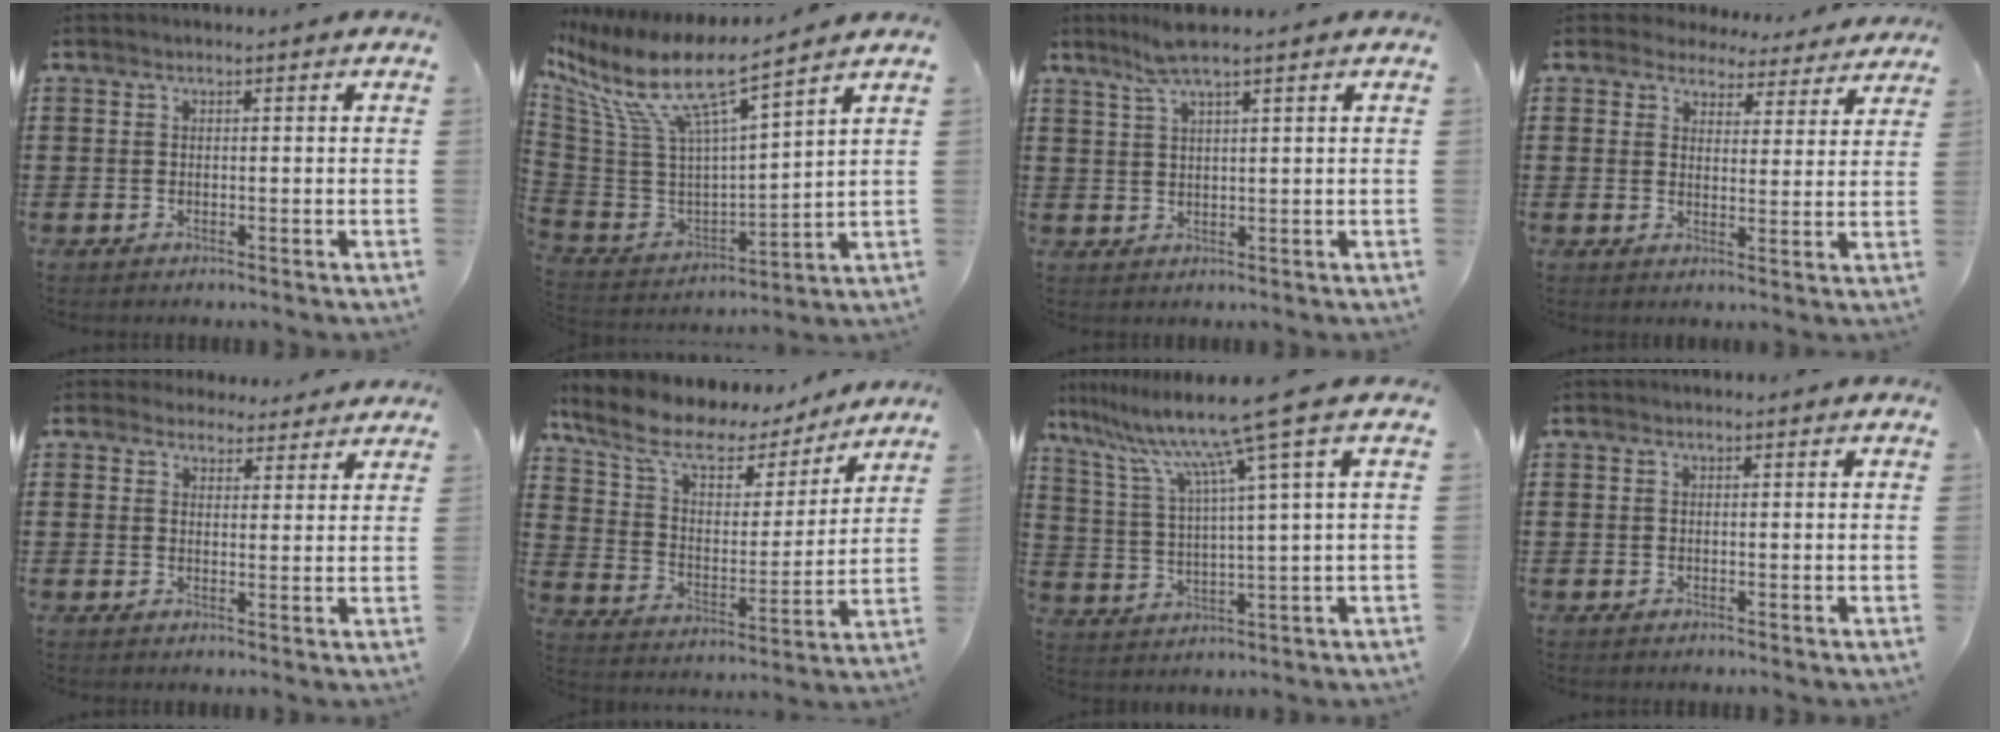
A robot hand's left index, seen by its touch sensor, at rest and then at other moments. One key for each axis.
{"total": 11.4, "fx": 6.9, "fy": 2.4, "fz": 8.8, "tx": -0.194, "ty": -0.046, "tz": 0.113}
{"total": 4.6, "fx": 3.2, "fy": 0.0, "fz": 3.3, "tx": -0.072, "ty": 0.001, "tz": 0.059}
{"total": 4.0, "fx": 3.8, "fy": 1.3, "fz": 0.4, "tx": -0.019, "ty": -0.018, "tz": 0.065}
{"total": 3.4, "fx": 3.1, "fy": 1.4, "fz": 0.2, "tx": -0.009, "ty": -0.004, "tz": 0.058}
{"total": 10.2, "fx": 7.2, "fy": 4.9, "fz": 5.3, "tx": -0.134, "ty": -0.028, "tz": 0.126}
{"total": 11.0, "fx": 7.0, "fy": -1.3, "fz": 8.4, "tx": -0.187, "ty": -0.034, "tz": 0.106}
{"total": 0.0}